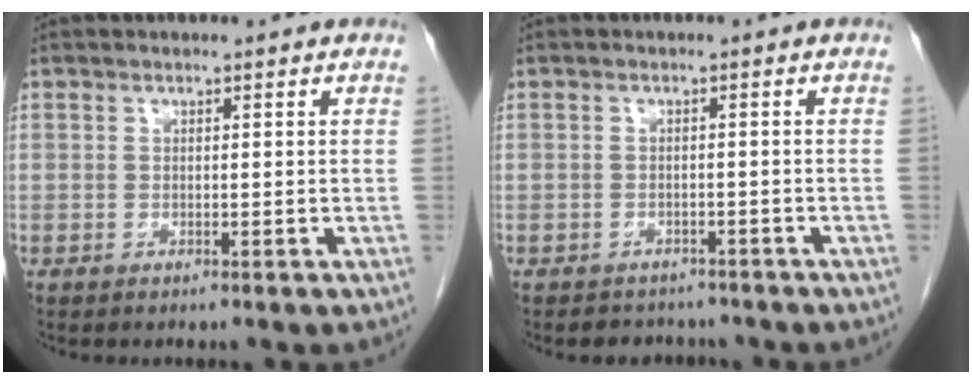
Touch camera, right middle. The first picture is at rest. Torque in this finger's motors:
{"motor_torque": [0.19, -0.08, -0.08, -0.01]}